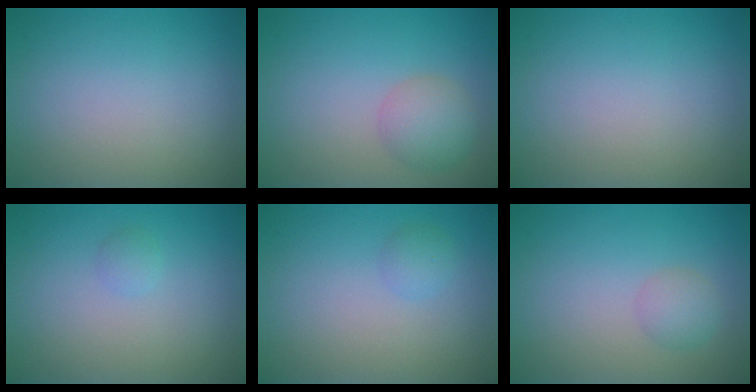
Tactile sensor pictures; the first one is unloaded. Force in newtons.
{"total": 2.9, "press": 2.8, "slide": 0.3}
{"total": 0.0}
{"total": 0.7, "press": 0.7, "slide": 0.1}
{"total": 1.1, "press": 1.1, "slide": 0.1}
{"total": 1.6, "press": 1.6, "slide": 0.1}